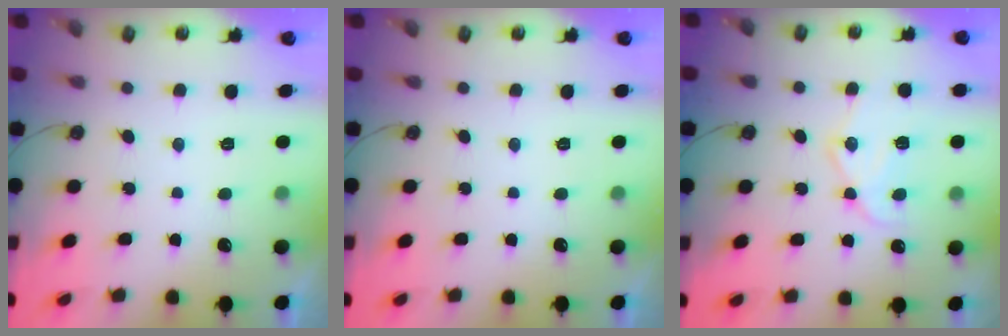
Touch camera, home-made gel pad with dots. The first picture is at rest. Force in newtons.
{"total": 0.0}
{"total": 13.8, "press": 13.7, "slide": 1.4}